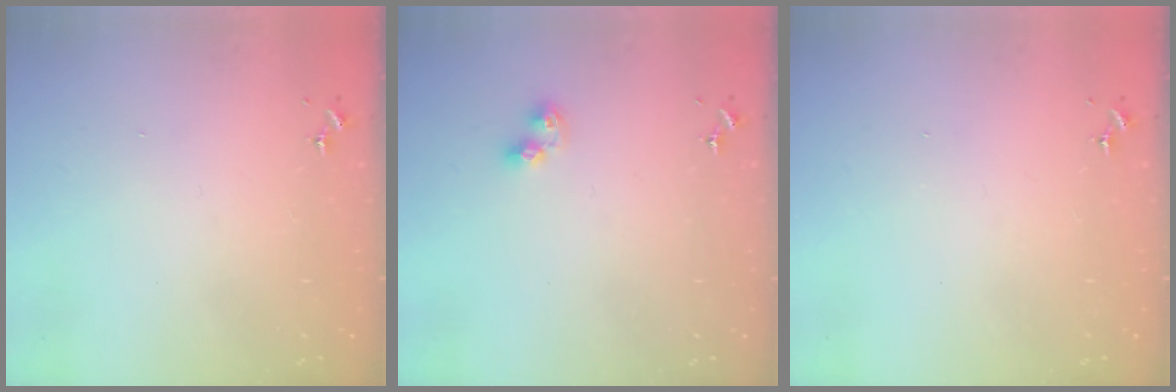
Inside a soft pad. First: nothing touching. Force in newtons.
{"total": 5.4, "press": 5.4, "slide": 0.5}
{"total": 0.0}